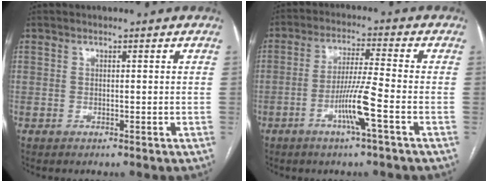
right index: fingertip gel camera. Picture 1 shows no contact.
{"total": 7.4, "force": [-3.1, -0.8, 6.7], "torque": [-0.131, -0.004, -0.059]}